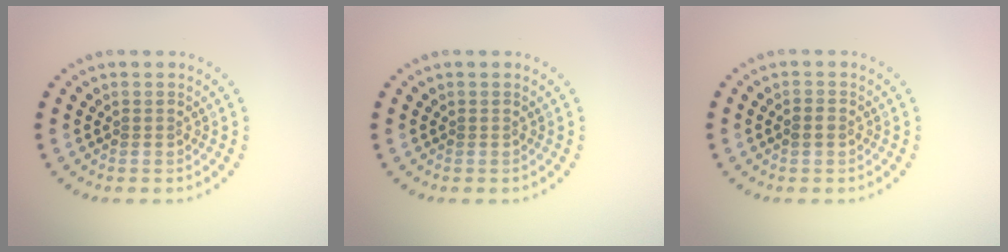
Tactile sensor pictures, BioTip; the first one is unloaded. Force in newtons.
{"total": 0.0}
{"total": 1.2, "press": 1.2, "slide": 0.2}